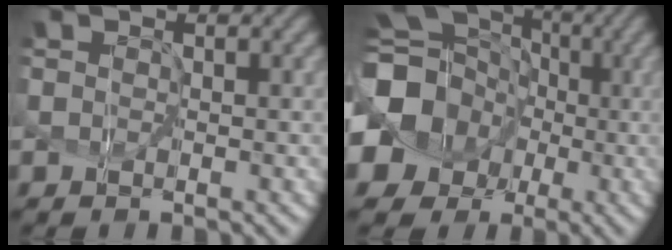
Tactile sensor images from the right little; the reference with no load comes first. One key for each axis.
{"total": 16.1, "fx": -3.5, "fy": 14.9, "fz": 5.0, "tx": -0.168, "ty": -0.003, "tz": -0.077}